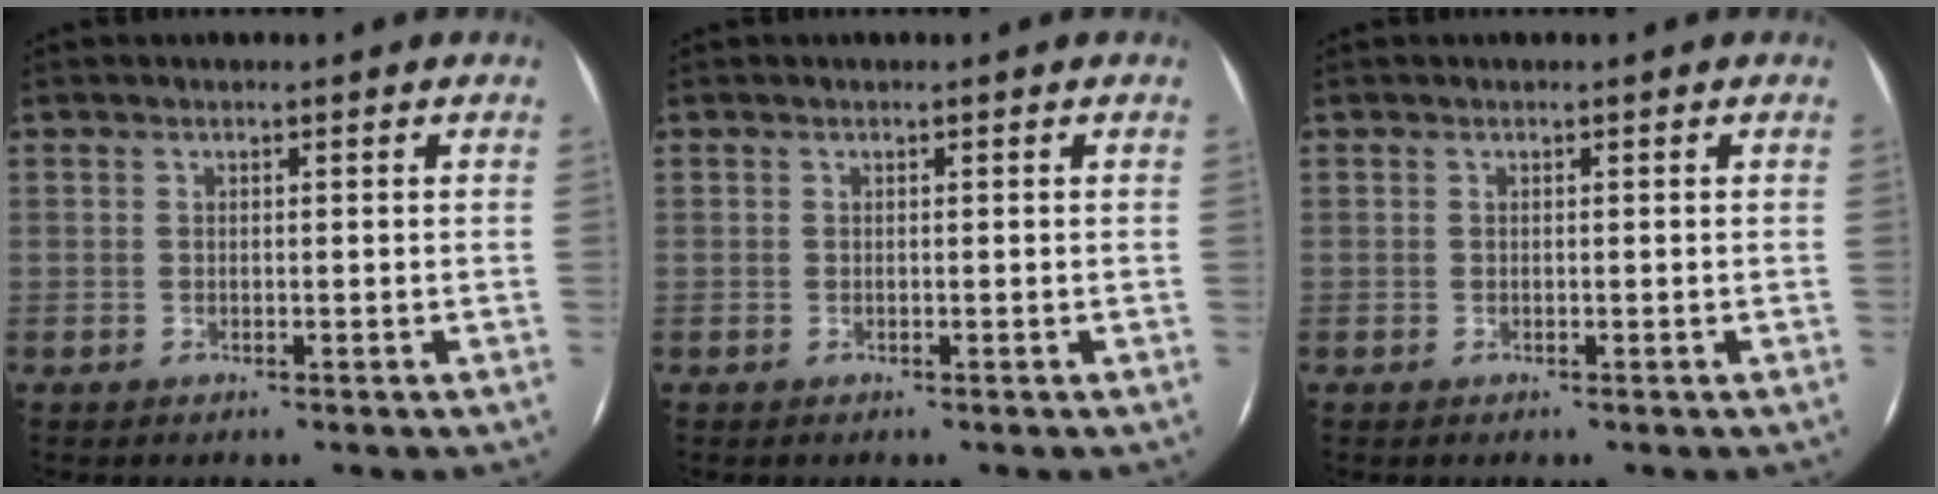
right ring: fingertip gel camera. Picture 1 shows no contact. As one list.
[{"total": 0.0}, {"total": 0.0}]